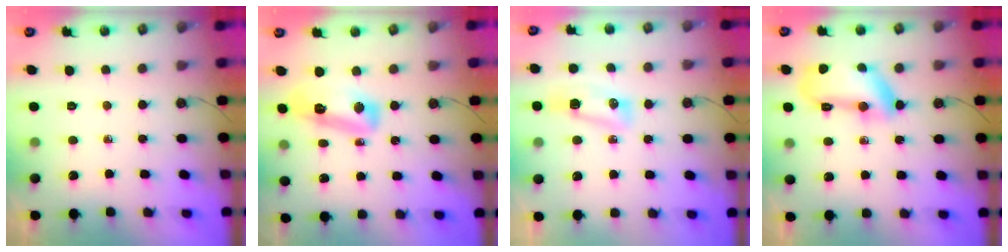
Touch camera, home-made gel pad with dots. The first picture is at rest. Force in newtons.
{"total": 12.1, "press": 11.2, "slide": 4.8}
{"total": 7.4, "press": 7.3, "slide": 0.7}
{"total": 14.3, "press": 14.2, "slide": 1.3}